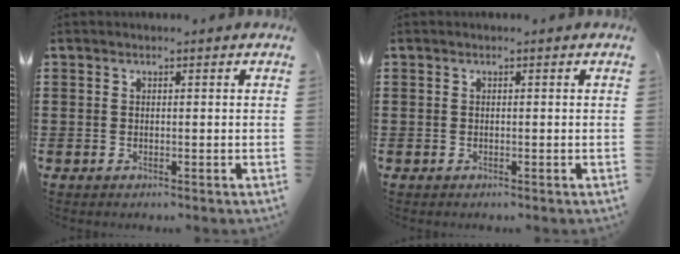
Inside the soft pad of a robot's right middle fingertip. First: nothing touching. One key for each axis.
{"total": 0.0}